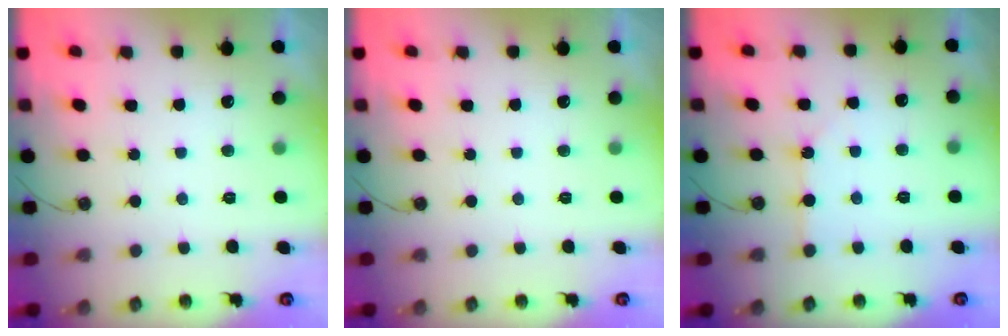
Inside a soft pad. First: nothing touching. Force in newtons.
{"total": 0.5, "press": 0.4, "slide": 0.4}
{"total": 1.2, "press": 1.2, "slide": 0.2}